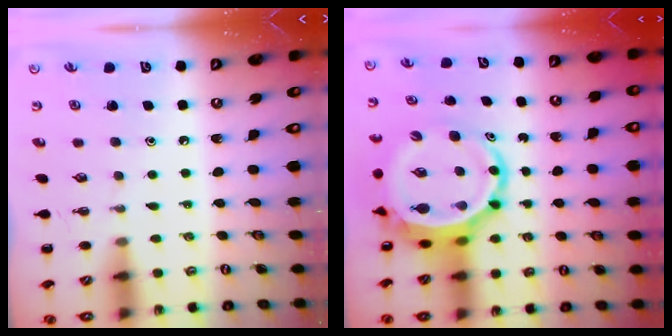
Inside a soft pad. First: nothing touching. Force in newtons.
{"total": 7.7, "press": 7.3, "slide": 2.3}